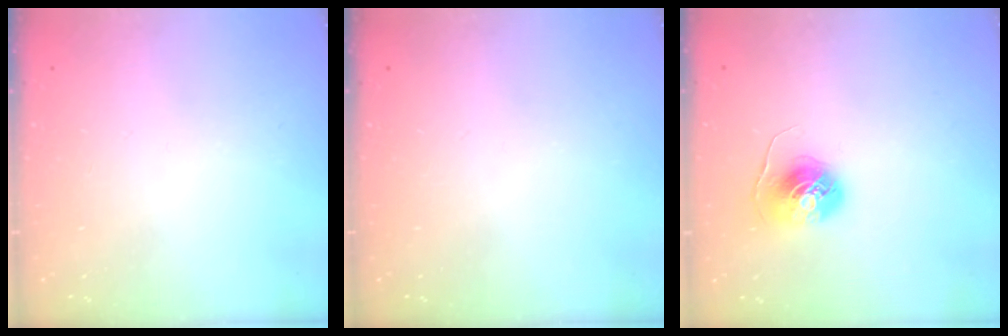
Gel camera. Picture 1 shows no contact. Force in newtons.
{"total": 0.0}
{"total": 7.5, "press": 7.5, "slide": 0.1}